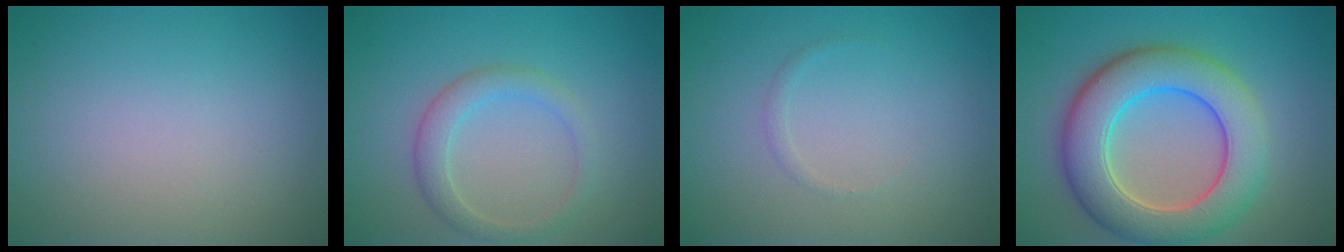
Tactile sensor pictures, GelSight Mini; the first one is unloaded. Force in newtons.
{"total": 2.5, "press": 2.5, "slide": 0.0}
{"total": 0.6, "press": 0.6, "slide": 0.1}
{"total": 8.8, "press": 8.8, "slide": 0.8}